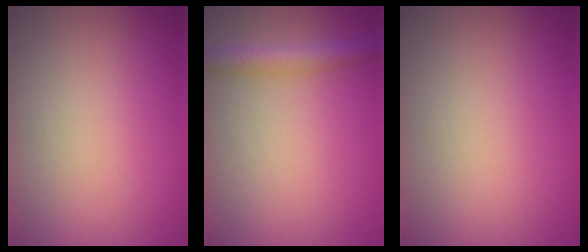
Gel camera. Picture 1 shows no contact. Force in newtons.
{"total": 3.1, "press": 3.1, "slide": 0.1}
{"total": 0.0}